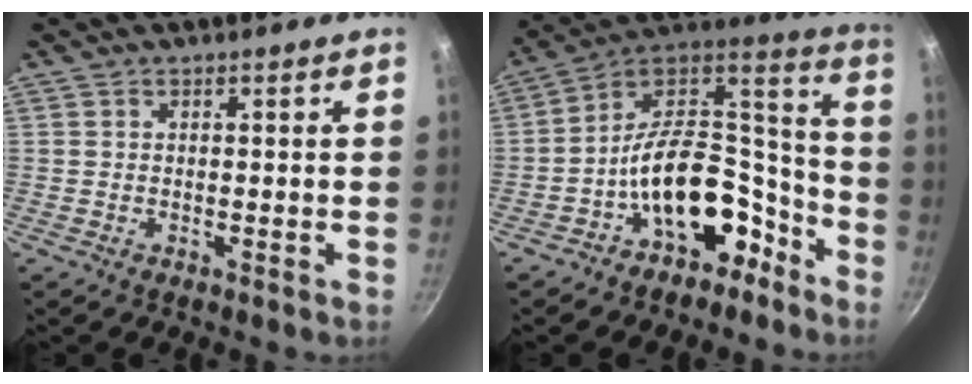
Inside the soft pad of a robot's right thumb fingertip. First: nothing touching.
{"total": 18.8, "force": [-9.2, 11.4, 11.9], "torque": [-0.128, 0.110, -0.144]}